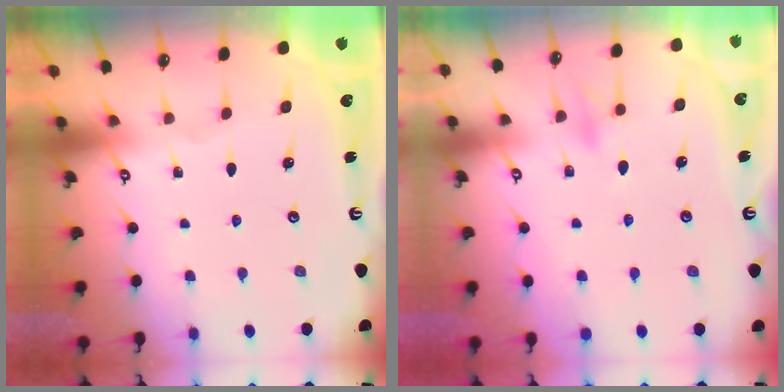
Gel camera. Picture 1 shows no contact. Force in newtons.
{"total": 9.0, "press": 9.0, "slide": 0.8}